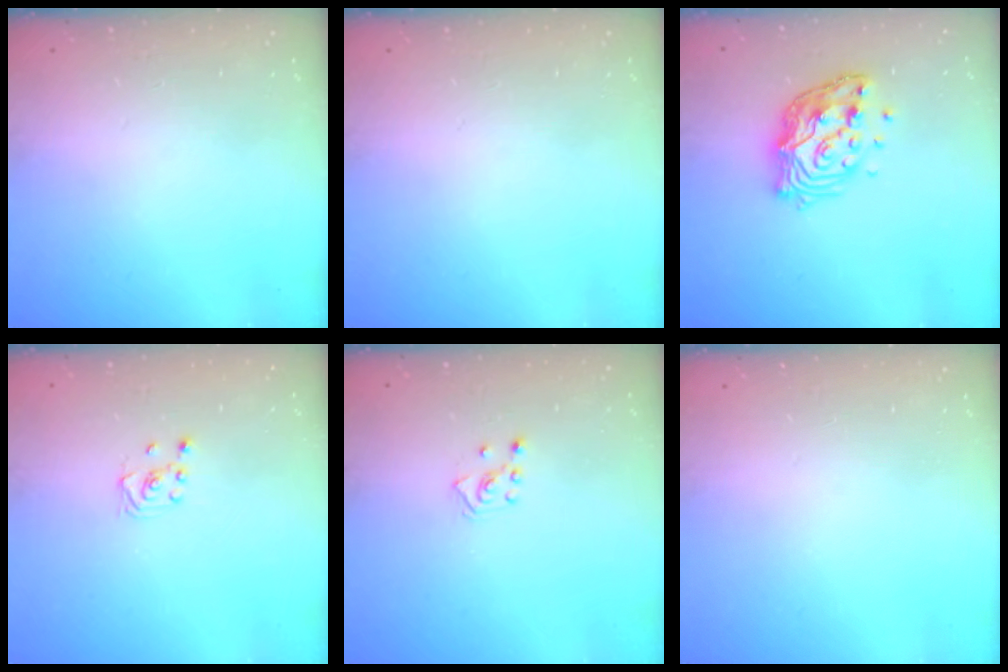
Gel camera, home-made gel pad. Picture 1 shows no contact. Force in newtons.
{"total": 0.0}
{"total": 13.5, "press": 13.5, "slide": 1.2}
{"total": 1.9, "press": 1.7, "slide": 0.8}
{"total": 2.8, "press": 2.7, "slide": 0.7}
{"total": 0.0}